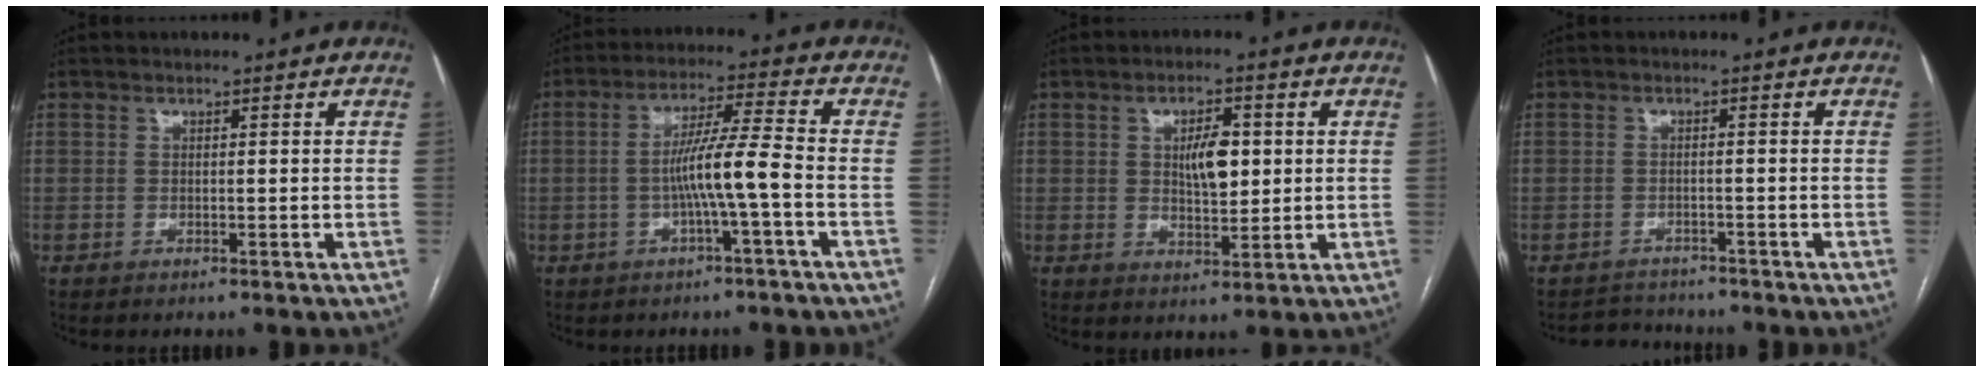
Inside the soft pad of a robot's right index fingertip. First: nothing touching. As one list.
[{"total": 7.7, "force": [-1.9, -0.7, 7.4], "torque": [-0.137, 0.011, -0.033]}, {"total": 5.9, "force": [1.0, 2.5, 5.3], "torque": [-0.085, 0.003, 0.021]}, {"total": 3.2, "force": [-3.0, 1.0, -0.6], "torque": [0.008, -0.004, -0.046]}]